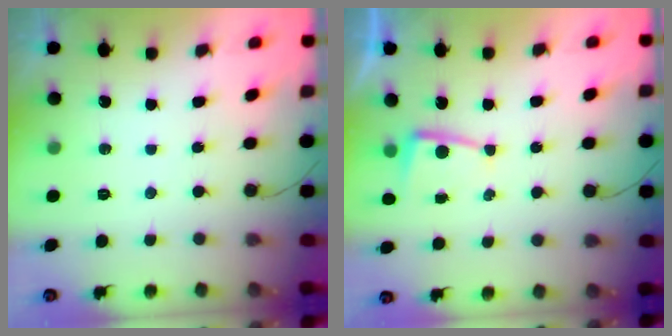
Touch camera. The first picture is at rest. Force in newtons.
{"total": 3.7, "press": 3.7, "slide": 0.4}